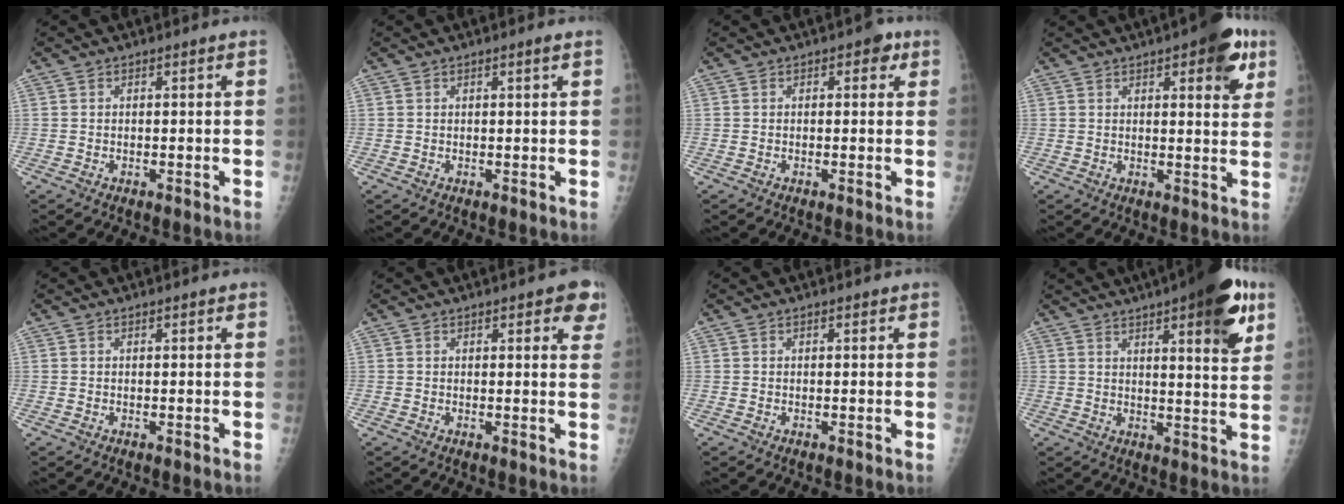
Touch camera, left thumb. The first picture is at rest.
{"total": 0.9, "force": [0.5, -0.1, 0.7], "torque": [-0.014, -0.003, 0.009]}
{"total": 2.5, "force": [1.0, 1.5, 1.7], "torque": [-0.003, 0.002, 0.006]}
{"total": 9.9, "force": [4.9, 3.2, 7.9], "torque": [-0.076, -0.014, 0.055]}
{"total": 0.7, "force": [0.4, 0.1, 0.5], "torque": [-0.008, 0.000, 0.006]}
{"total": 5.6, "force": [3.2, 2.0, 4.2], "torque": [-0.024, -0.010, 0.030]}
{"total": 0.9, "force": [0.6, 0.3, 0.6], "torque": [-0.008, -0.001, 0.007]}
{"total": 16.9, "force": [8.8, 4.2, 13.7], "torque": [-0.160, -0.031, 0.116]}